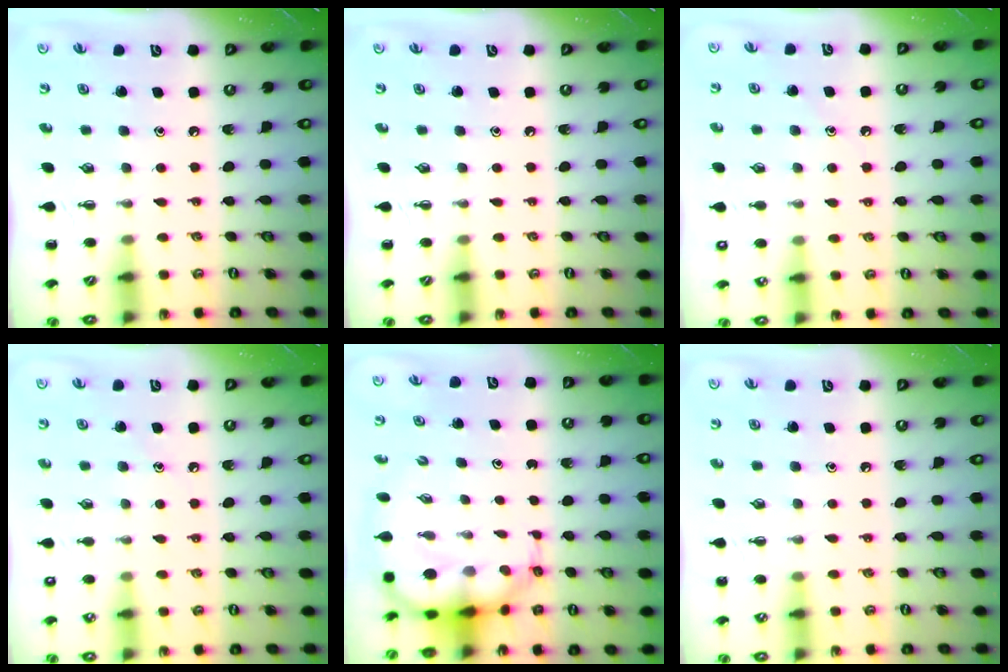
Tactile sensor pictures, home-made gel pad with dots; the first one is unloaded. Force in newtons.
{"total": 0.0}
{"total": 9.7, "press": 9.6, "slide": 1.8}
{"total": 7.1, "press": 6.8, "slide": 2.0}
{"total": 6.8, "press": 6.5, "slide": 1.9}
{"total": 6.6, "press": 6.2, "slide": 2.2}